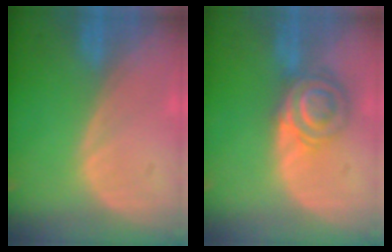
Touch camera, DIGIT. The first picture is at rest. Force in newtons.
{"total": 7.1, "press": 6.0, "slide": 3.8}